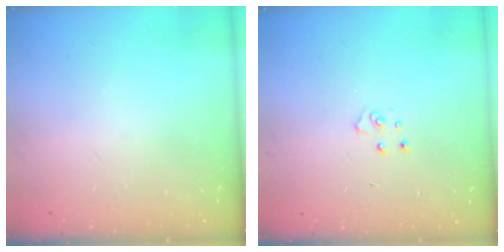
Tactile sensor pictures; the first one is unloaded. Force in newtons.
{"total": 4.4, "press": 4.4, "slide": 0.3}